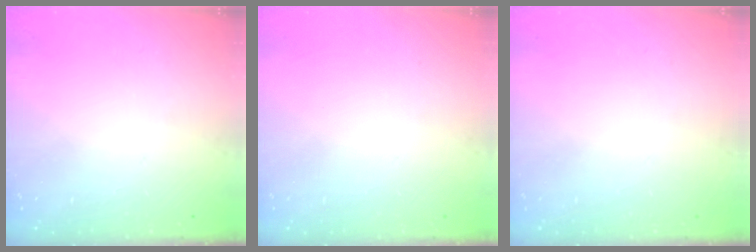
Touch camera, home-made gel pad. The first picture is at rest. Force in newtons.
{"total": 0.0}
{"total": 0.0}